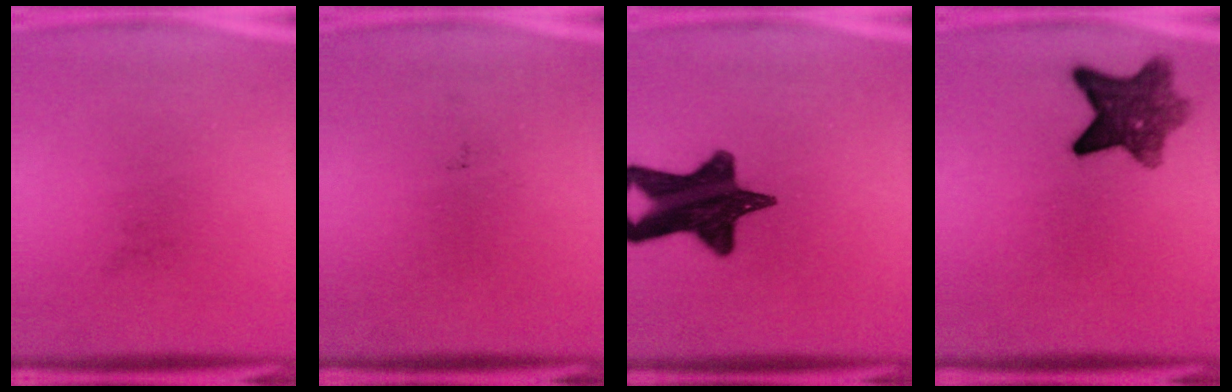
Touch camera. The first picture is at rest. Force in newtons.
{"total": 0.0}
{"total": 15.6}
{"total": 8.3}